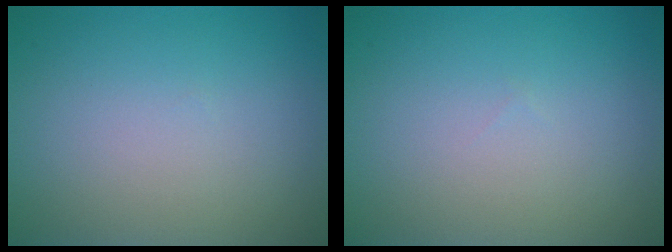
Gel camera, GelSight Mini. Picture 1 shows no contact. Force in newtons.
{"total": 0.0}